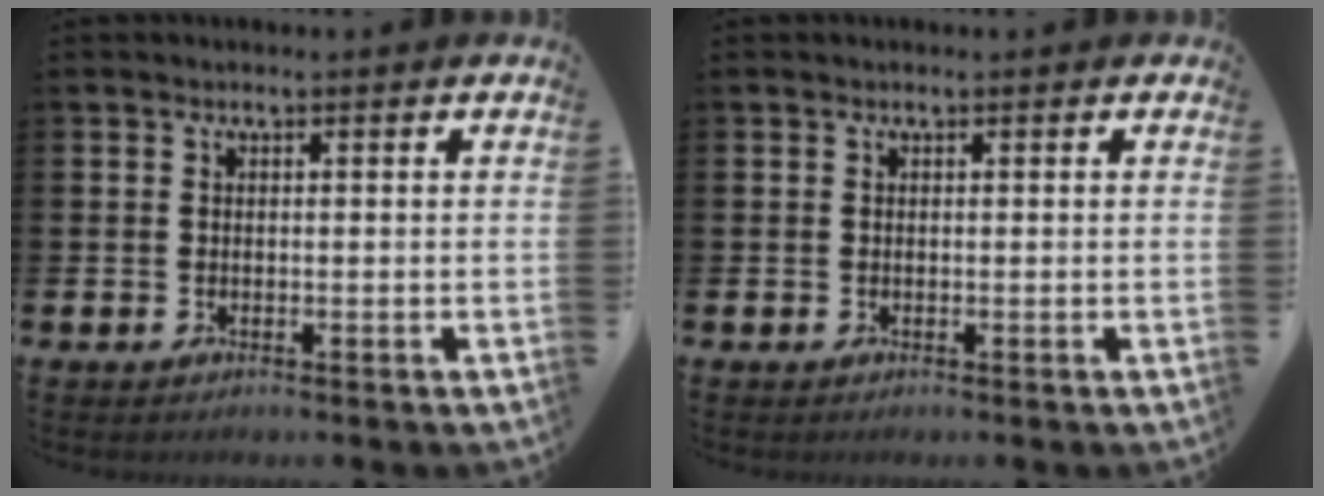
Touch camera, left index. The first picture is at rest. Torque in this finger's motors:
{"motor_torque": [0.44, -1.34, -0.18, 0.05]}